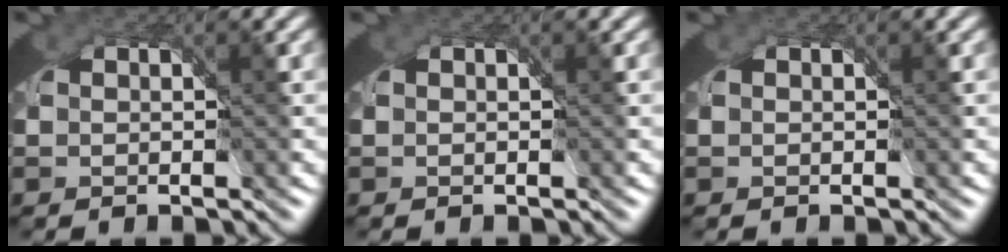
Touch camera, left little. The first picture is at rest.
{"total": 0.0}
{"total": 0.0}